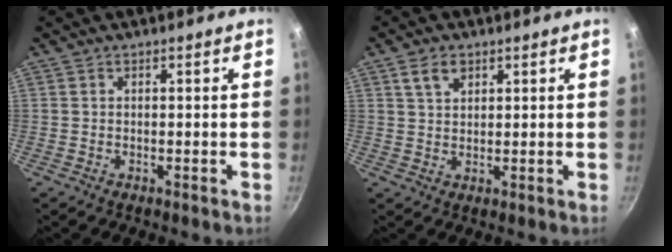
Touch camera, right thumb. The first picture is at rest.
{"total": 4.0, "force": [2.1, 2.6, 2.2], "torque": [-0.029, -0.004, 0.042]}